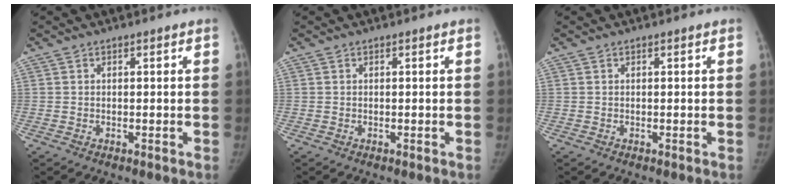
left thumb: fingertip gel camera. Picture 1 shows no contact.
{"total": 0.0}
{"total": 0.0}